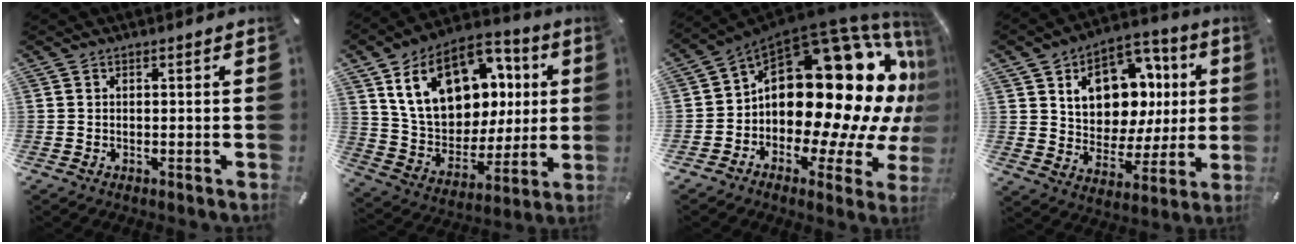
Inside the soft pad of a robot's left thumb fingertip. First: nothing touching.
{"total": 20.9, "force": [7.6, 15.0, 12.3], "torque": [-0.222, -0.024, 0.143]}
{"total": 27.4, "force": [5.7, 16.1, 21.4], "torque": [-0.316, -0.072, 0.120]}
{"total": 15.8, "force": [5.5, 12.0, 8.6], "torque": [-0.127, -0.028, 0.105]}